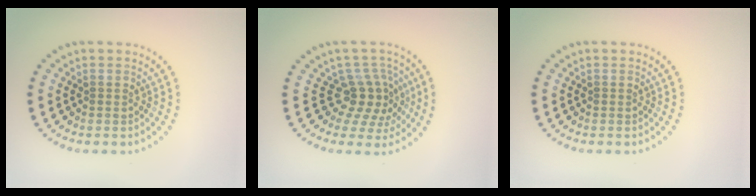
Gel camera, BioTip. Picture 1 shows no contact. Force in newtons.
{"total": 3.7, "press": 2.7, "slide": 2.6}
{"total": 0.0}